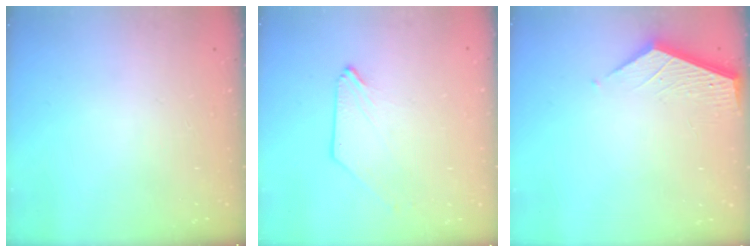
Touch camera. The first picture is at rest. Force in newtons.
{"total": 0.0}
{"total": 3.8, "press": 3.8, "slide": 0.4}